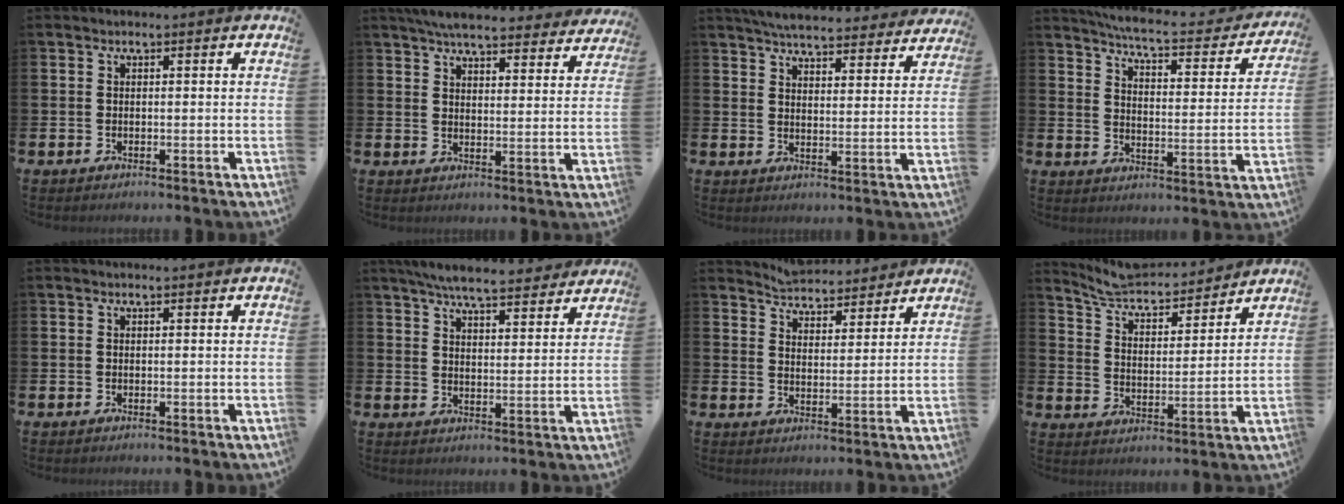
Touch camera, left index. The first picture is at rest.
{"total": 6.2, "force": [5.9, 1.0, 1.8], "torque": [-0.043, -0.030, 0.104]}
{"total": 5.9, "force": [5.7, 0.8, 1.1], "torque": [-0.032, -0.039, 0.100]}
{"total": 6.1, "force": [5.6, 0.6, 2.2], "torque": [-0.064, -0.046, 0.090]}
{"total": 0.0}
{"total": 7.1, "force": [6.7, 0.9, 2.1], "torque": [-0.051, -0.035, 0.117]}
{"total": 4.6, "force": [4.5, 0.7, -0.4], "torque": [-0.008, -0.034, 0.078]}
{"total": 6.7, "force": [6.4, 1.4, 1.4], "torque": [-0.064, -0.052, 0.109]}